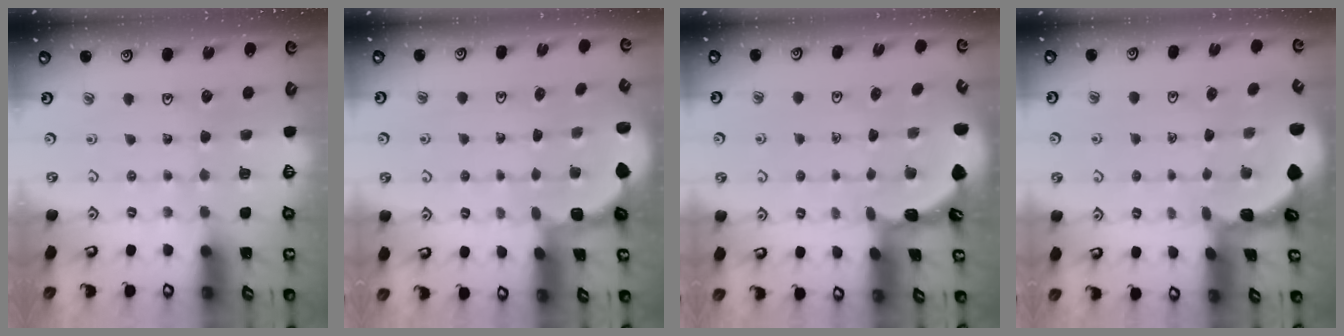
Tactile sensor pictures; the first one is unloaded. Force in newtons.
{"total": 1.9, "press": 1.8, "slide": 0.7}
{"total": 1.8, "press": 1.8, "slide": 0.2}
{"total": 1.5, "press": 1.5, "slide": 0.1}